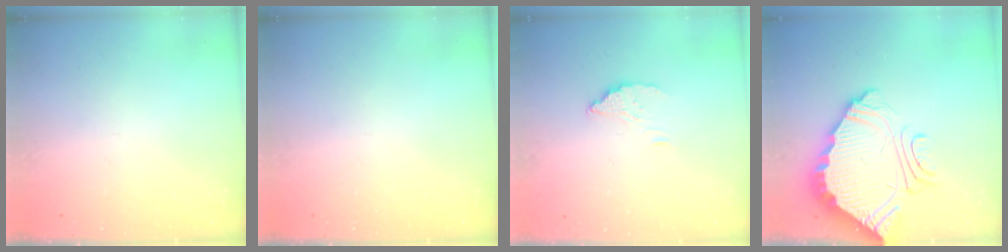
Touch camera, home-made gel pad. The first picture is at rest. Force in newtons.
{"total": 0.0}
{"total": 3.6, "press": 3.6, "slide": 0.4}
{"total": 9.7, "press": 9.7, "slide": 0.7}